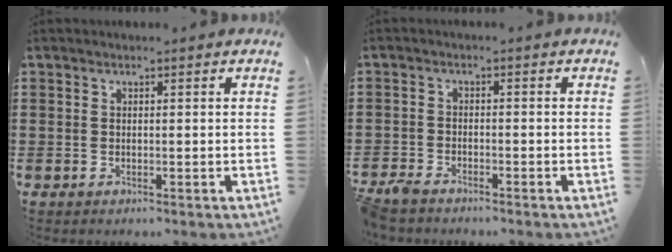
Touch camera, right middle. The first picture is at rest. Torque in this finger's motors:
{"motor_torque": [1.20, -0.30, 0.17, 0.21]}